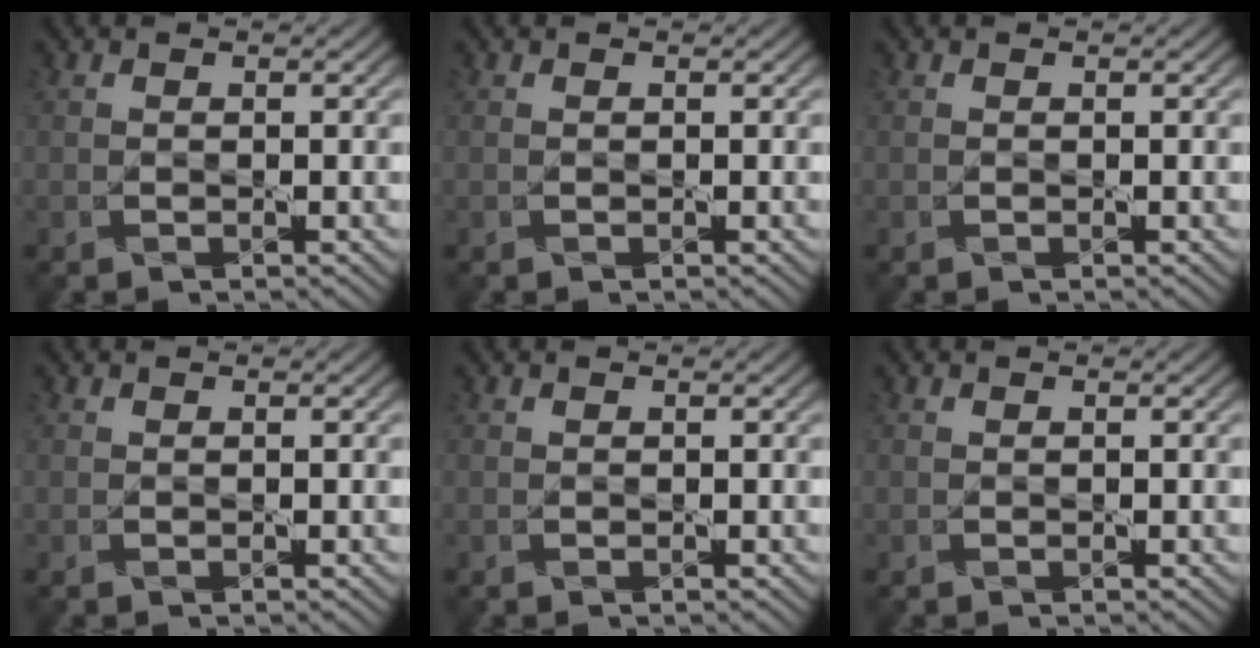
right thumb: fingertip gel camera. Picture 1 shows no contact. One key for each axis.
{"total": 0.0}
{"total": 0.0}
{"total": 0.0}
{"total": 0.0}
{"total": 0.0}